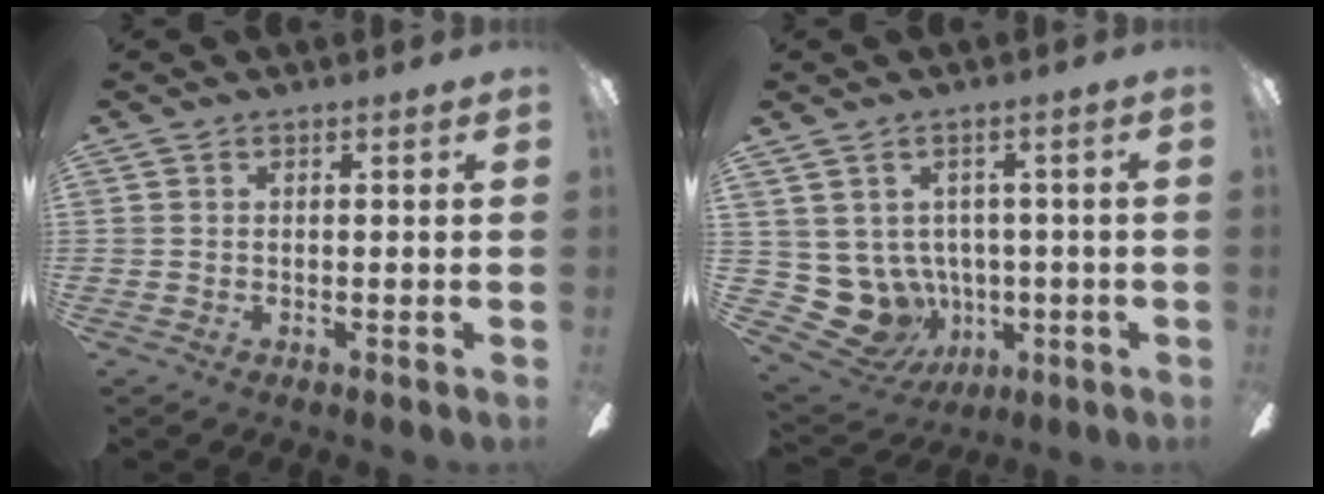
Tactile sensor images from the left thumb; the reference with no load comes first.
{"total": 8.8, "force": [-0.9, 8.3, 2.7], "torque": [-0.116, -0.008, -0.009]}